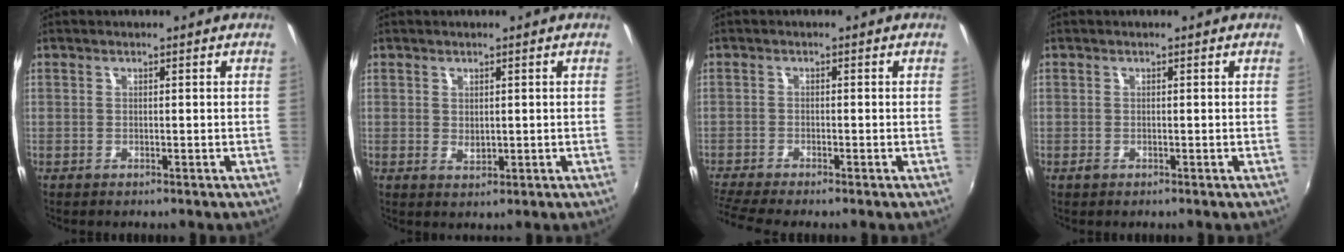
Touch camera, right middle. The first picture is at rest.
{"total": 1.6, "force": [0.3, 1.1, 1.1], "torque": [-0.015, 0.000, 0.007]}
{"total": 6.2, "force": [-5.4, 0.2, 3.1], "torque": [-0.084, -0.025, -0.094]}
{"total": 0.7, "force": [-0.5, 0.4, 0.3], "torque": [-0.005, -0.003, -0.012]}